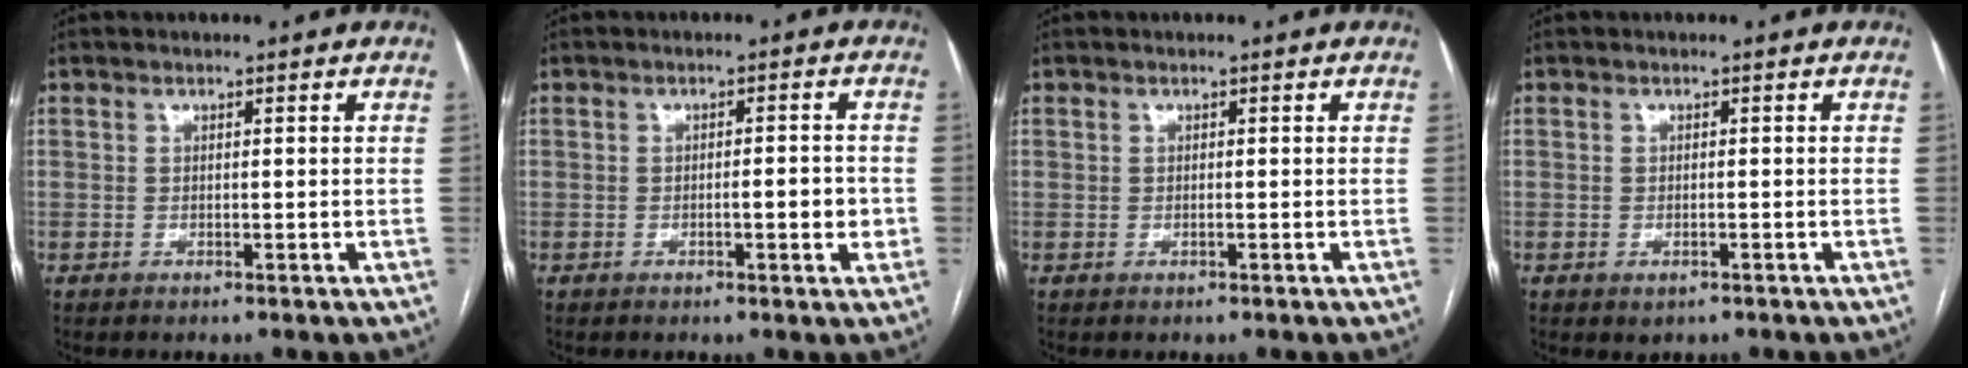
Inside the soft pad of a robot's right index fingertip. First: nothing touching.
{"total": 3.4, "force": [-0.7, 0.8, 3.2], "torque": [-0.046, 0.001, -0.008]}
{"total": 0.0}
{"total": 1.2, "force": [-0.6, 0.7, 0.8], "torque": [-0.012, -0.001, -0.002]}